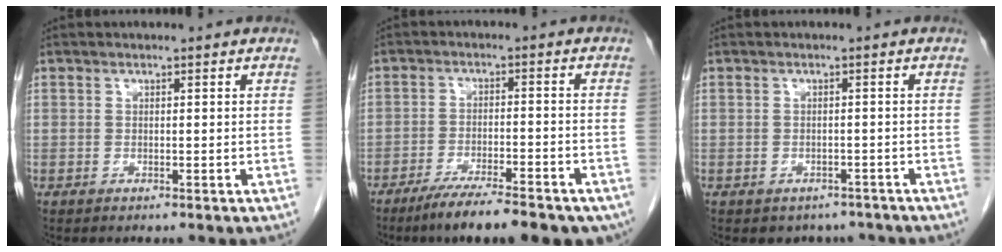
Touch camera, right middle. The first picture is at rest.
{"total": 13.9, "force": [-10.7, 2.6, 8.4], "torque": [-0.099, -0.011, -0.157]}
{"total": 4.2, "force": [-3.5, 2.4, 0.2], "torque": [0.006, 0.011, -0.040]}